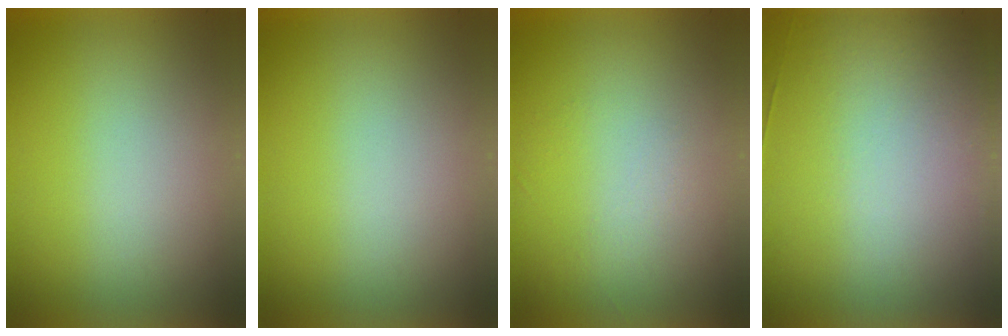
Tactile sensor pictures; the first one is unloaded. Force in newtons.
{"total": 0.0}
{"total": 1.2}
{"total": 1.7}